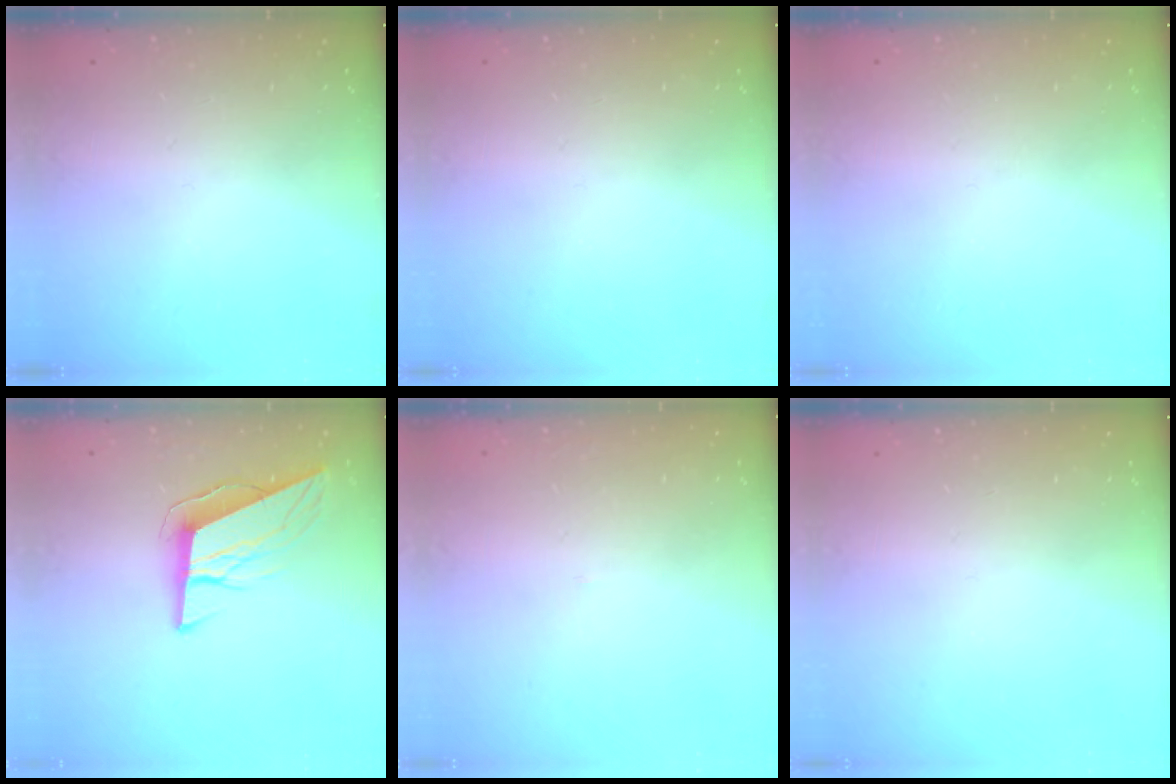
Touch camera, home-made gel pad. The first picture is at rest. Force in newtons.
{"total": 0.0}
{"total": 0.0}
{"total": 10.7, "press": 10.2, "slide": 3.3}
{"total": 1.5, "press": 1.5, "slide": 0.1}
{"total": 0.0}